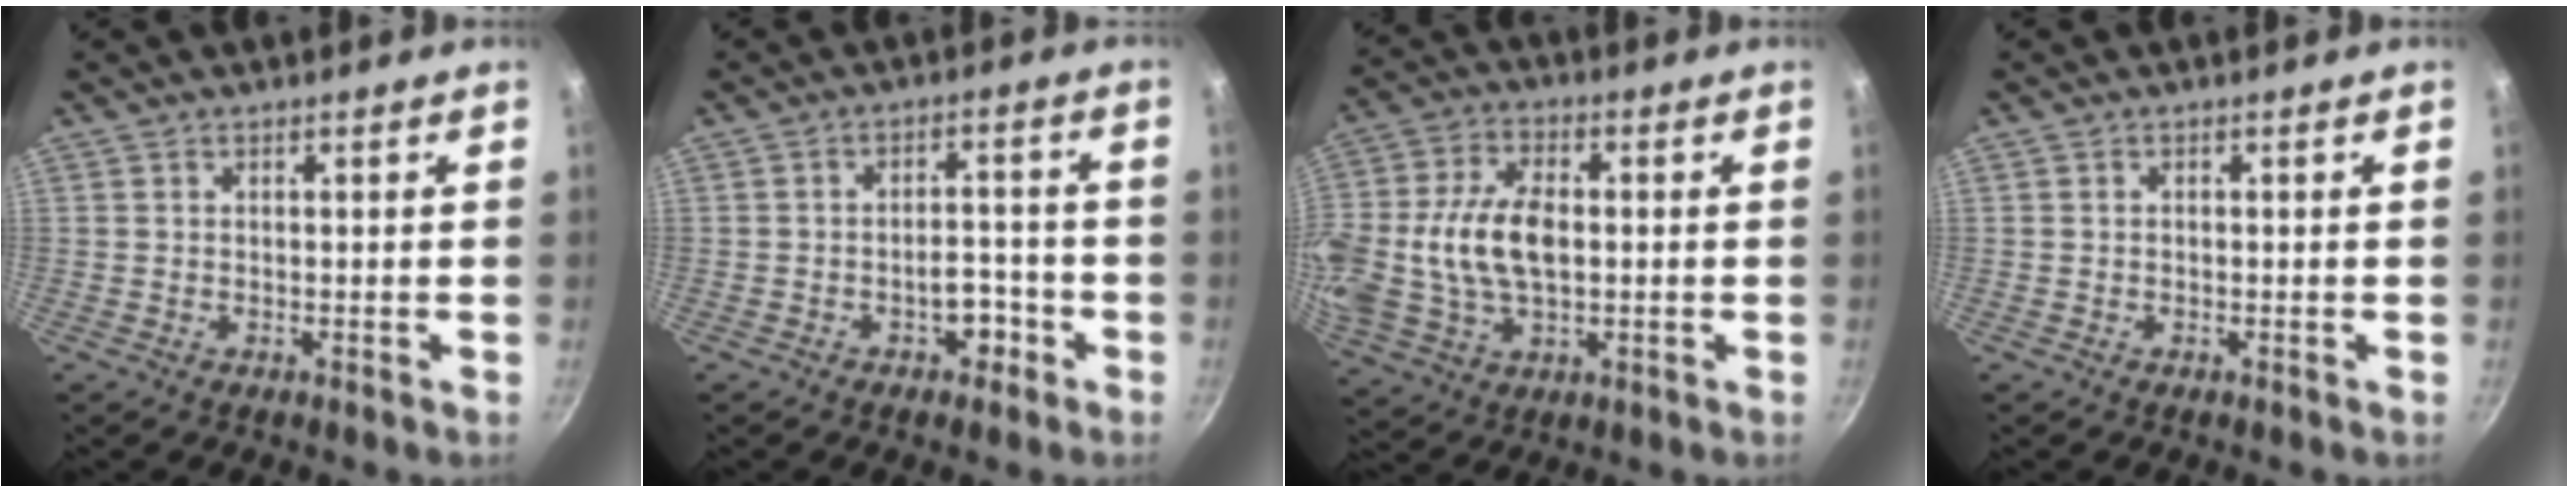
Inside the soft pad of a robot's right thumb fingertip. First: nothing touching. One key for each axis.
{"total": 5.1, "fx": -2.4, "fy": 3.2, "fz": 3.2, "tx": -0.023, "ty": 0.030, "tz": -0.037}
{"total": 18.2, "fx": -0.1, "fy": 11.2, "fz": 14.3, "tx": -0.318, "ty": 0.009, "tz": 0.006}
{"total": 0.0}